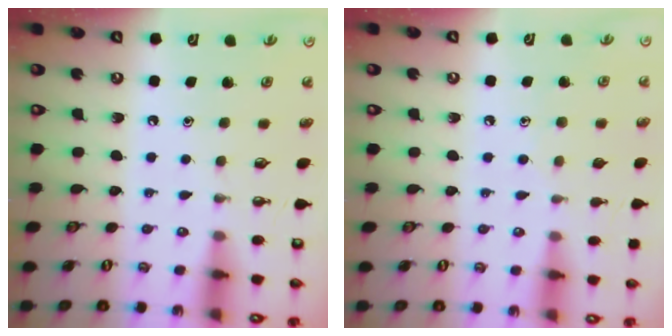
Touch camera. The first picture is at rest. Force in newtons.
{"total": 5.9, "press": 5.9, "slide": 0.6}